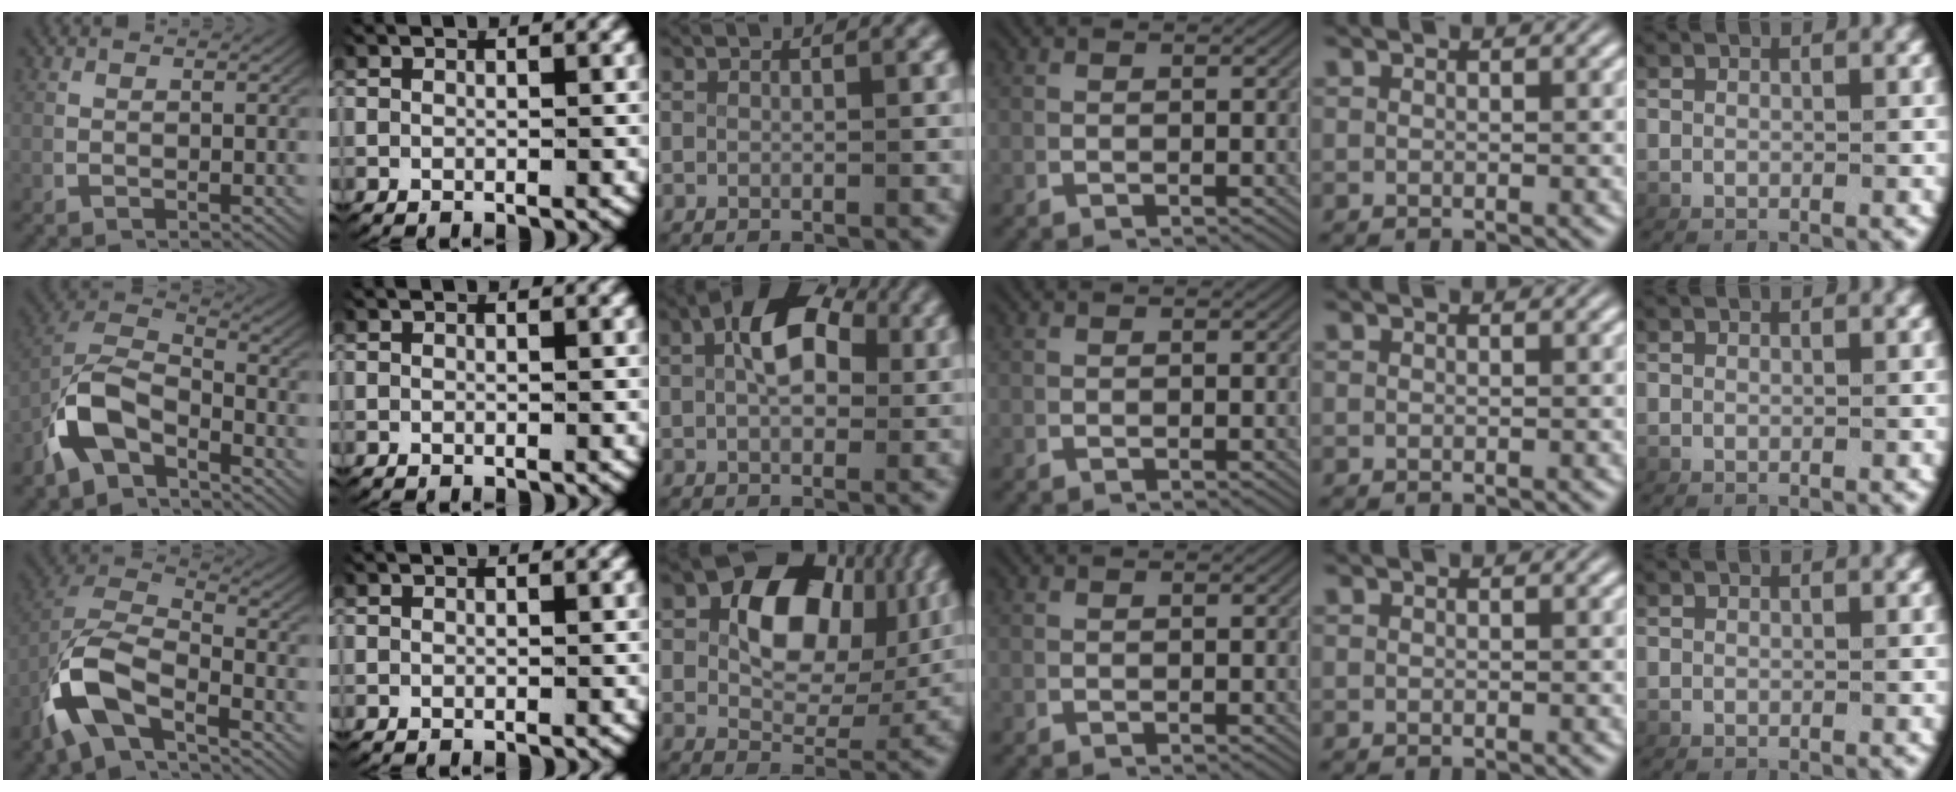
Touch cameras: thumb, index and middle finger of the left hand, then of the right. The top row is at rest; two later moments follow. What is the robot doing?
{"motion": "lift_and_place", "object": "fork"}